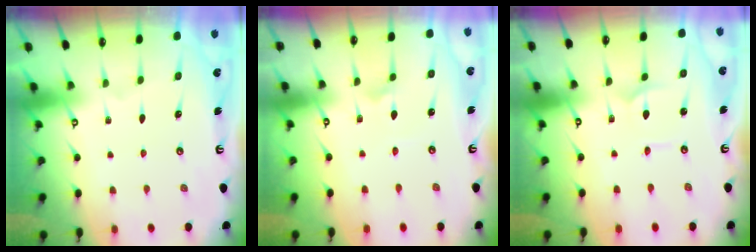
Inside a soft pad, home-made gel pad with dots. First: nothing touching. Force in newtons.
{"total": 2.5, "press": 2.4, "slide": 0.5}
{"total": 1.7, "press": 1.6, "slide": 0.1}